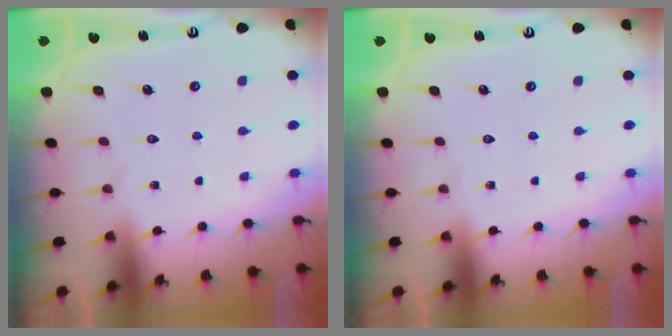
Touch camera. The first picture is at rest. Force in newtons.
{"total": 0.0}